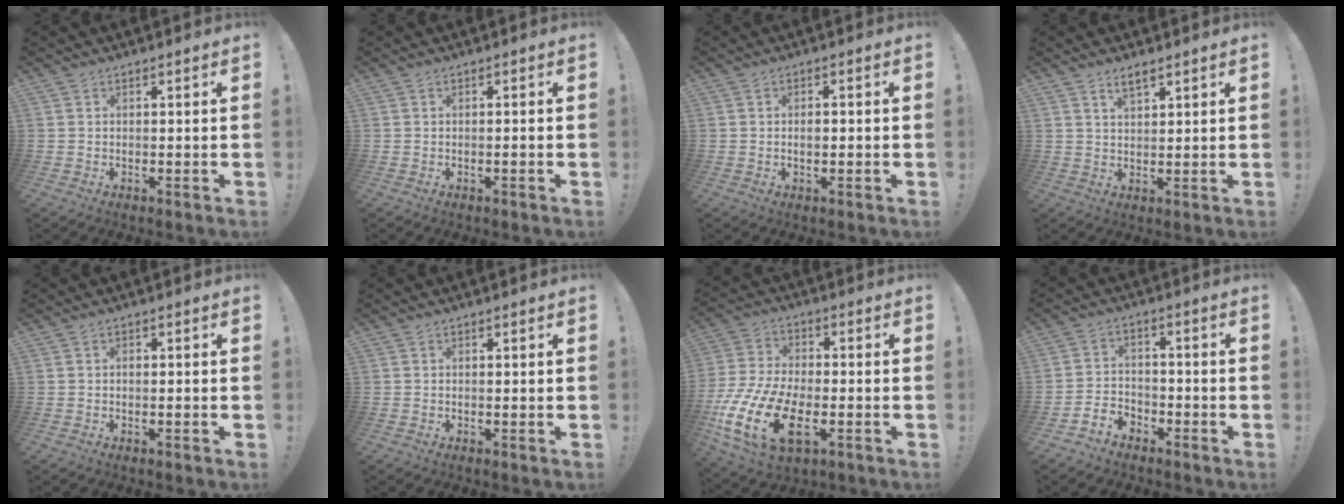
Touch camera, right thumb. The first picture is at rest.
{"total": 1.1, "force": [-0.8, -0.4, 0.5], "torque": [-0.014, 0.001, -0.014]}
{"total": 1.7, "force": [-0.6, 0.6, 1.5], "torque": [-0.025, 0.004, -0.013]}
{"total": 3.8, "force": [2.6, 1.6, 2.2], "torque": [-0.027, -0.015, 0.044]}
{"total": 0.9, "force": [-0.7, 0.2, 0.5], "torque": [-0.015, 0.004, -0.012]}
{"total": 0.0}
{"total": 19.3, "force": [-6.6, 10.6, 14.7], "torque": [-0.298, 0.029, -0.105]}
{"total": 5.1, "force": [-4.3, 2.6, 0.9], "torque": [-0.020, 0.013, -0.084]}